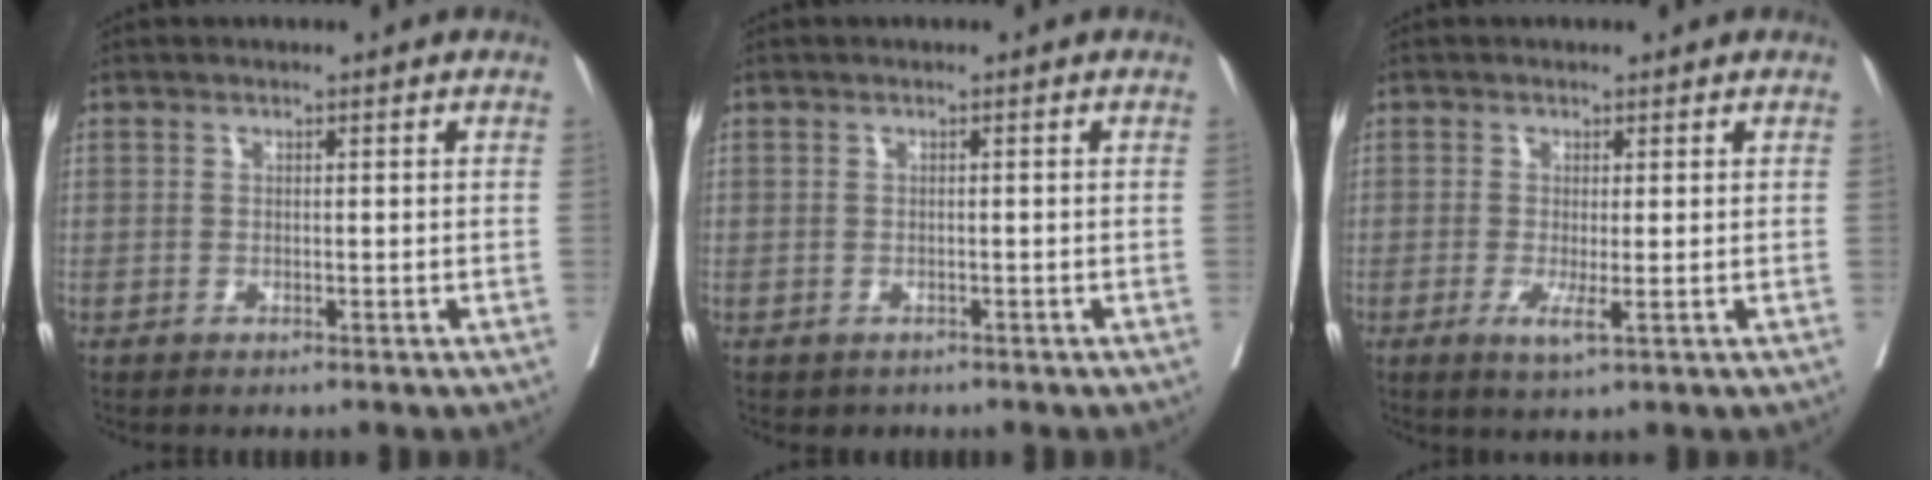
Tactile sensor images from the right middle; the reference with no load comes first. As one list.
[{"total": 1.2, "force": [-0.9, 0.9, 0.2], "torque": [-0.005, 0.000, -0.008]}, {"total": 2.8, "force": [-0.8, 0.2, 2.7], "torque": [-0.046, -0.009, -0.010]}]